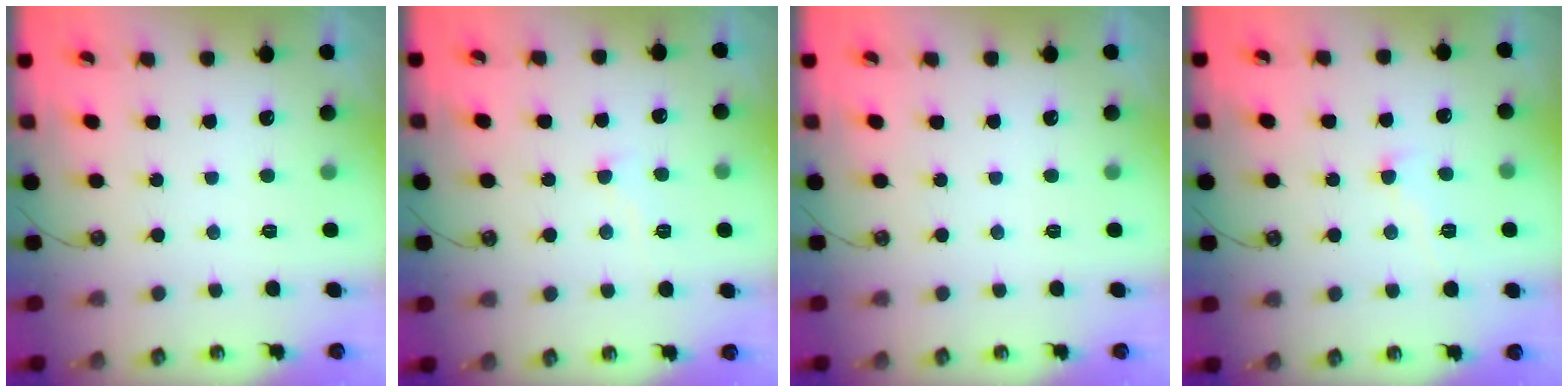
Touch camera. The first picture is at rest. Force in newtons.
{"total": 2.6, "press": 2.6, "slide": 0.6}
{"total": 0.0}
{"total": 3.1, "press": 3.0, "slide": 0.5}